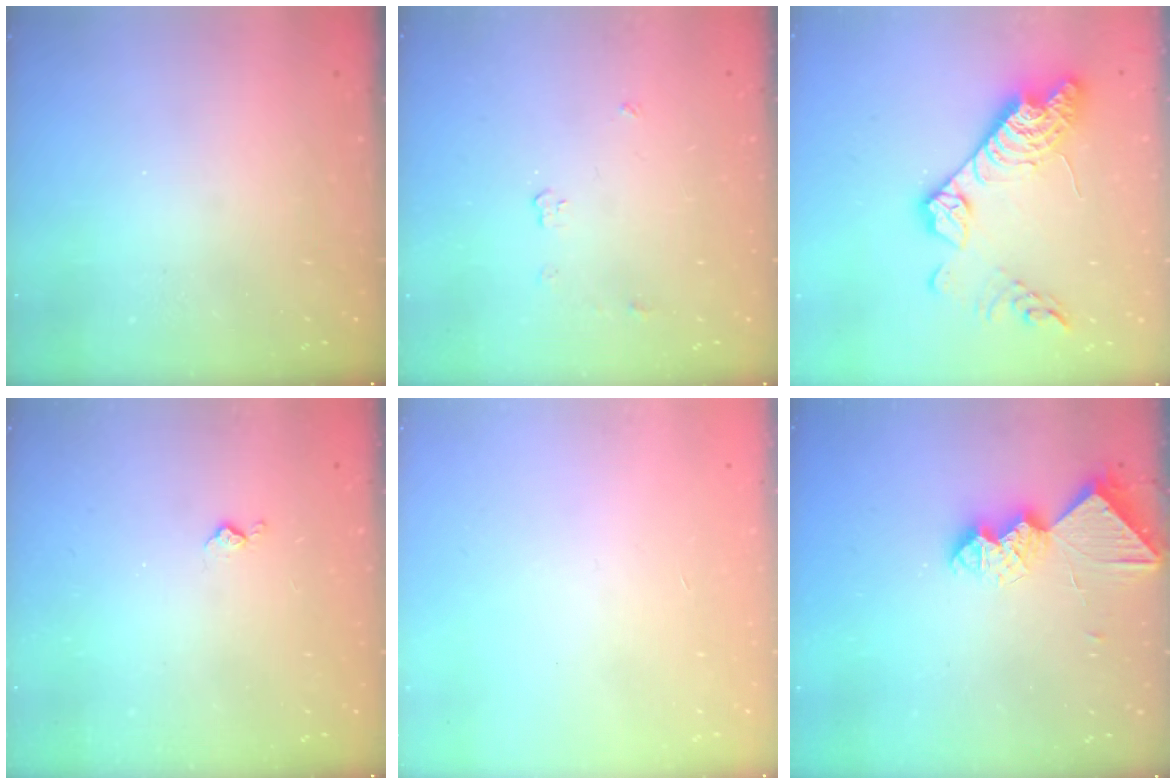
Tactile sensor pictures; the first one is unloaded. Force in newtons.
{"total": 4.3, "press": 4.3, "slide": 0.1}
{"total": 18.9, "press": 18.9, "slide": 1.3}
{"total": 3.6, "press": 3.6, "slide": 0.5}
{"total": 0.0}
{"total": 10.6, "press": 10.6, "slide": 0.8}